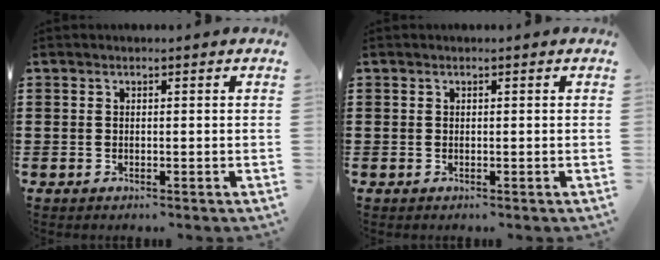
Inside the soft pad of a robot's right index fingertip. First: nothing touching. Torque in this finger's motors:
{"motor_torque": [0.14, 0.10, 0.00, 0.00]}